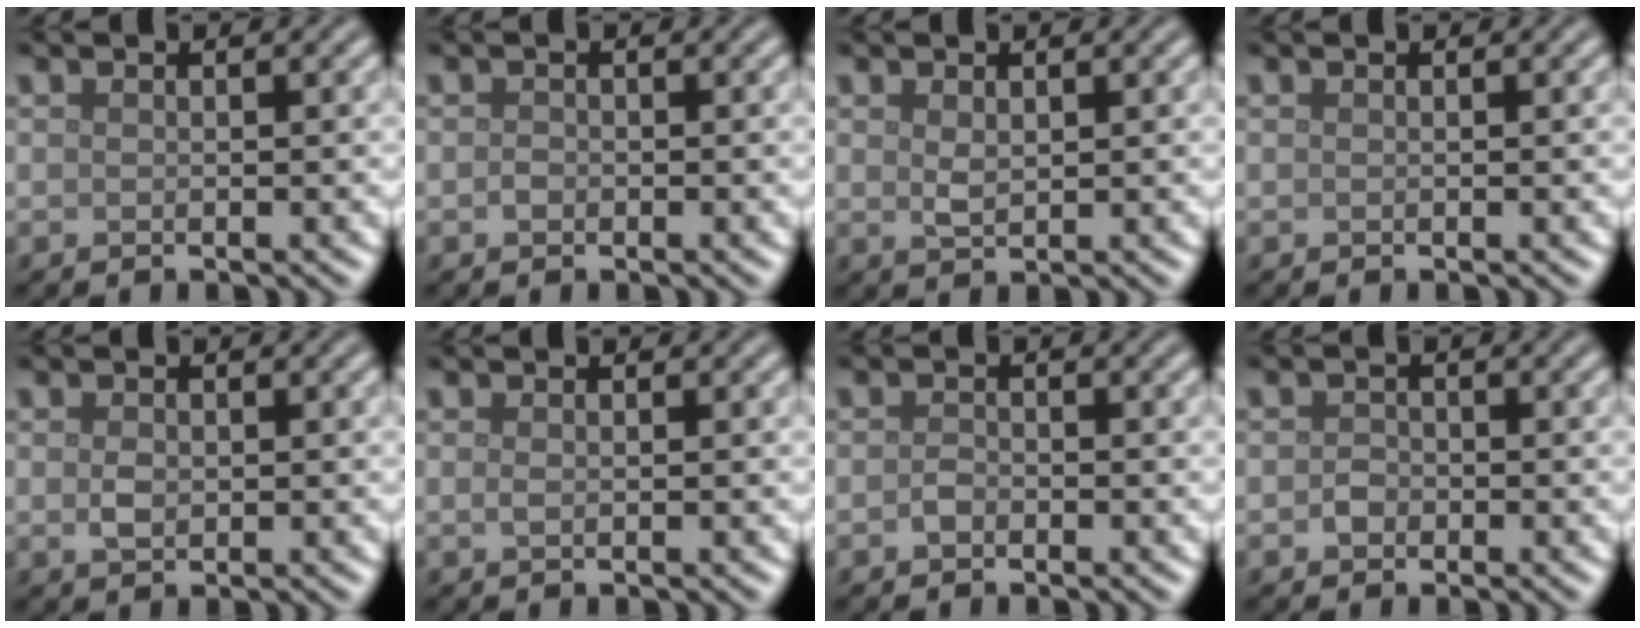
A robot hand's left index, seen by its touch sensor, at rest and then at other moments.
{"total": 0.6, "force": [-0.2, 0.5, 0.3], "torque": [-0.006, -0.002, -0.006]}
{"total": 1.4, "force": [0.5, 0.7, 1.0], "torque": [-0.023, -0.003, 0.014]}
{"total": 0.0}
{"total": 1.4, "force": [0.1, 1.0, 1.0], "torque": [-0.021, -0.002, 0.002]}
{"total": 0.5, "force": [0.1, 0.2, 0.5], "torque": [-0.011, 0.000, 0.002]}
{"total": 0.9, "force": [-0.5, 0.6, 0.5], "torque": [-0.013, -0.001, -0.011]}
{"total": 1.1, "force": [-0.4, 1.0, 0.4], "torque": [-0.006, -0.001, -0.010]}